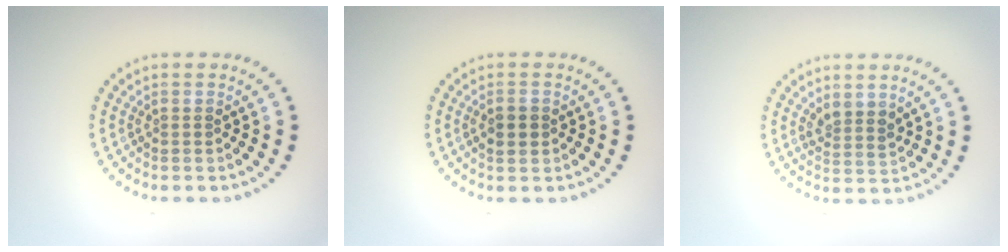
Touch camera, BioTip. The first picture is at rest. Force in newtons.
{"total": 1.7, "press": 1.7, "slide": 0.2}
{"total": 2.0, "press": 1.6, "slide": 1.2}